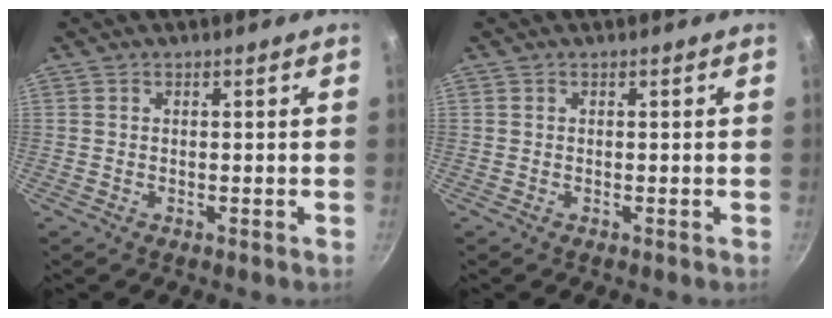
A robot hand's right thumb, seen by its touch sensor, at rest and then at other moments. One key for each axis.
{"total": 0.0}